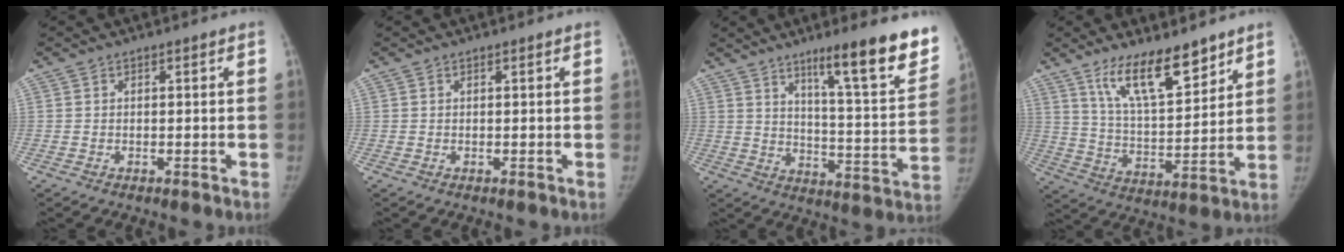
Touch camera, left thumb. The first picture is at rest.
{"total": 0.0}
{"total": 19.6, "force": [12.3, 2.7, 14.9], "torque": [-0.174, -0.070, 0.187]}
{"total": 13.9, "force": [9.8, 4.4, 8.9], "torque": [-0.127, -0.064, 0.183]}